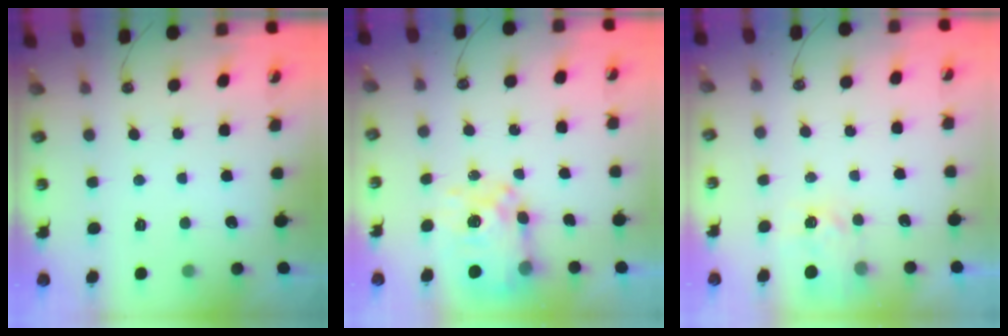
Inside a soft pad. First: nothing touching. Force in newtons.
{"total": 10.0, "press": 10.0, "slide": 0.9}
{"total": 4.2, "press": 4.2, "slide": 0.5}